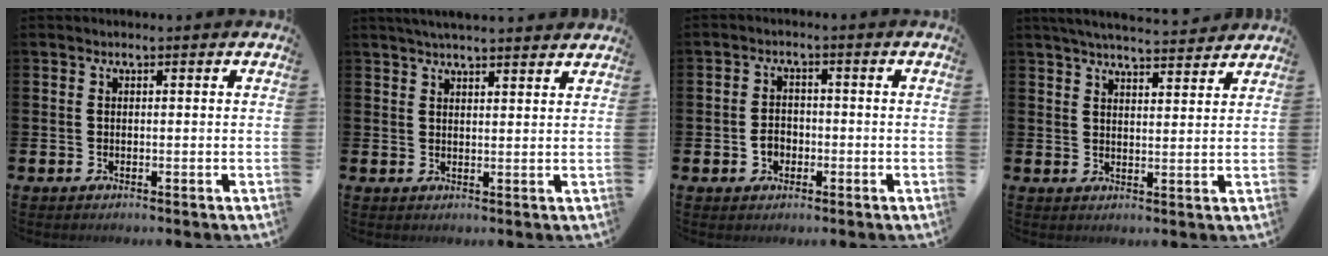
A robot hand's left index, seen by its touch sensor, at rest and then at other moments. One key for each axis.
{"total": 3.4, "fx": 3.3, "fy": 0.1, "fz": 0.9, "tx": -0.019, "ty": -0.012, "tz": 0.059}
{"total": 2.6, "fx": -0.9, "fy": 2.1, "fz": 1.3, "tx": -0.021, "ty": 0.000, "tz": -0.021}
{"total": 4.9, "fx": 4.9, "fy": 0.3, "fz": 0.9, "tx": -0.027, "ty": -0.026, "tz": 0.087}